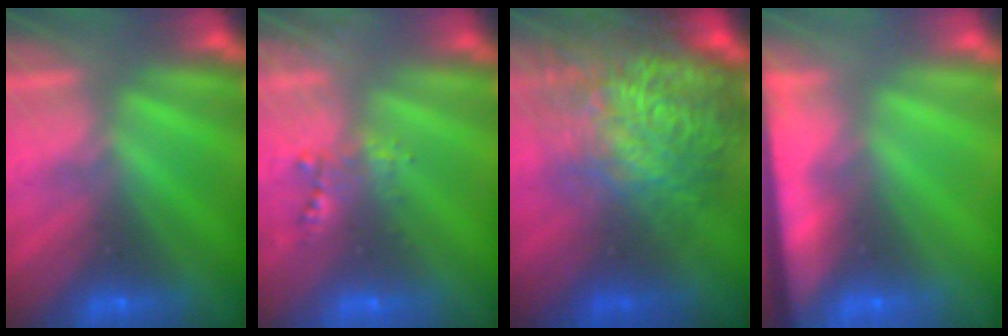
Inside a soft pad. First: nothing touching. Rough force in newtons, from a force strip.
{"total": 2.4}
{"total": 7.7}
{"total": 10.0}